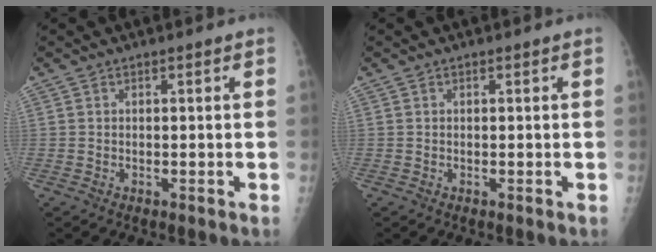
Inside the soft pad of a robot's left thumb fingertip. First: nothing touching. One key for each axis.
{"total": 0.0}